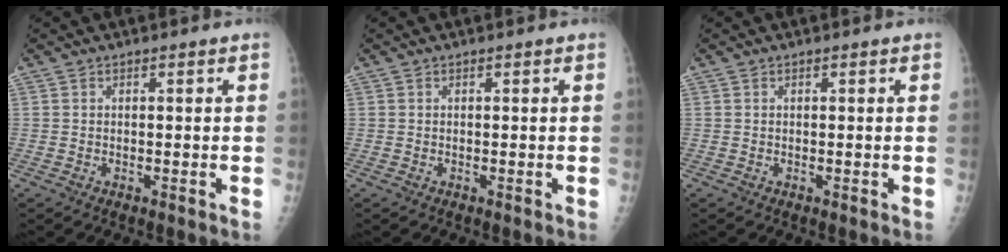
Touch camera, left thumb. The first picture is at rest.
{"total": 0.0}
{"total": 0.0}